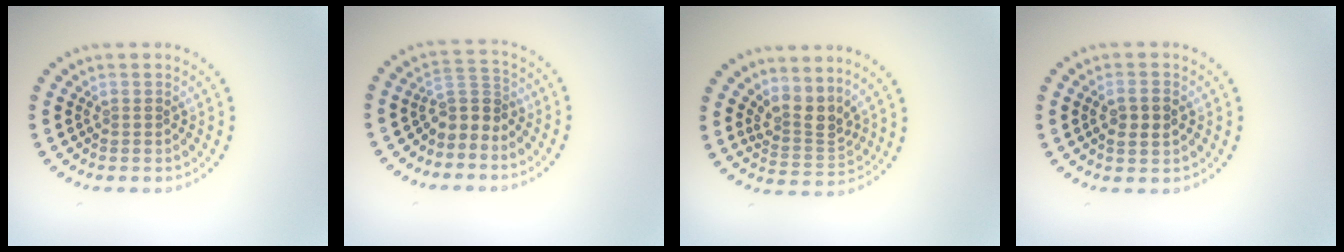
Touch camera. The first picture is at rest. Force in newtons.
{"total": 2.7, "press": 2.0, "slide": 1.9}
{"total": 3.0, "press": 2.1, "slide": 2.1}
{"total": 2.3, "press": 2.3, "slide": 0.4}